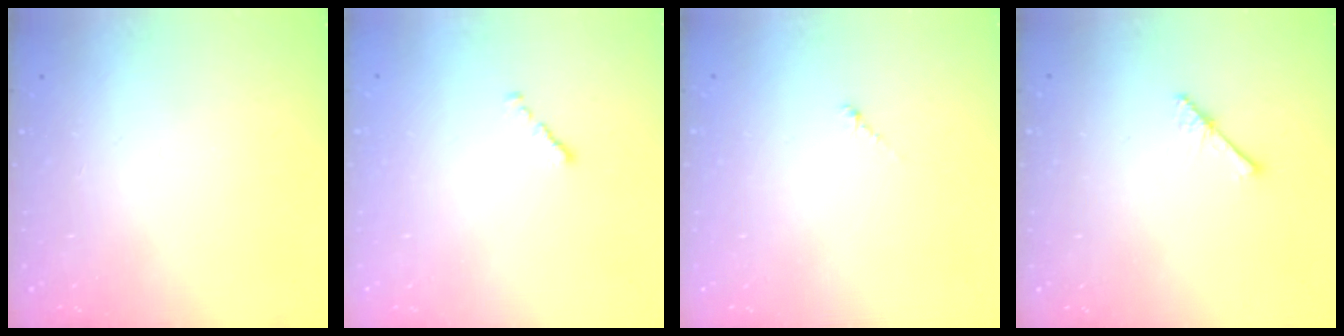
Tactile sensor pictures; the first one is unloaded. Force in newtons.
{"total": 0.7, "press": 0.6, "slide": 0.4}
{"total": 0.8, "press": 0.6, "slide": 0.4}
{"total": 3.0, "press": 3.0, "slide": 0.3}